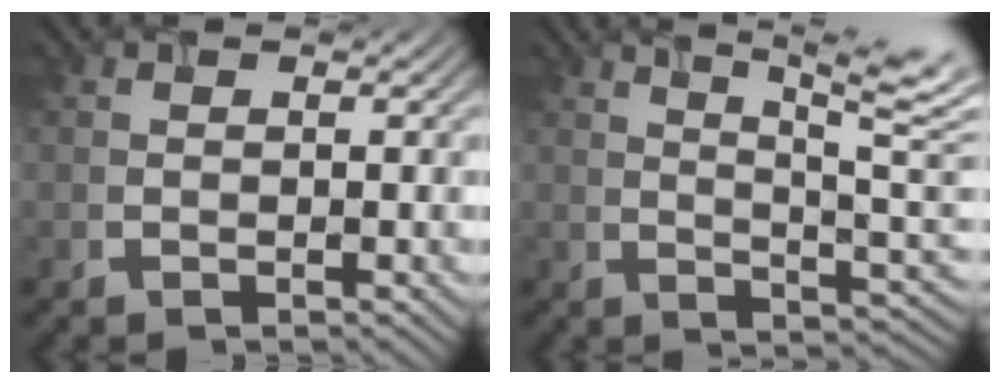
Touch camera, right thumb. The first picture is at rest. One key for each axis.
{"total": 11.0, "fx": 6.6, "fy": 2.5, "fz": 8.5, "tx": -0.129, "ty": 0.005, "tz": 0.096}